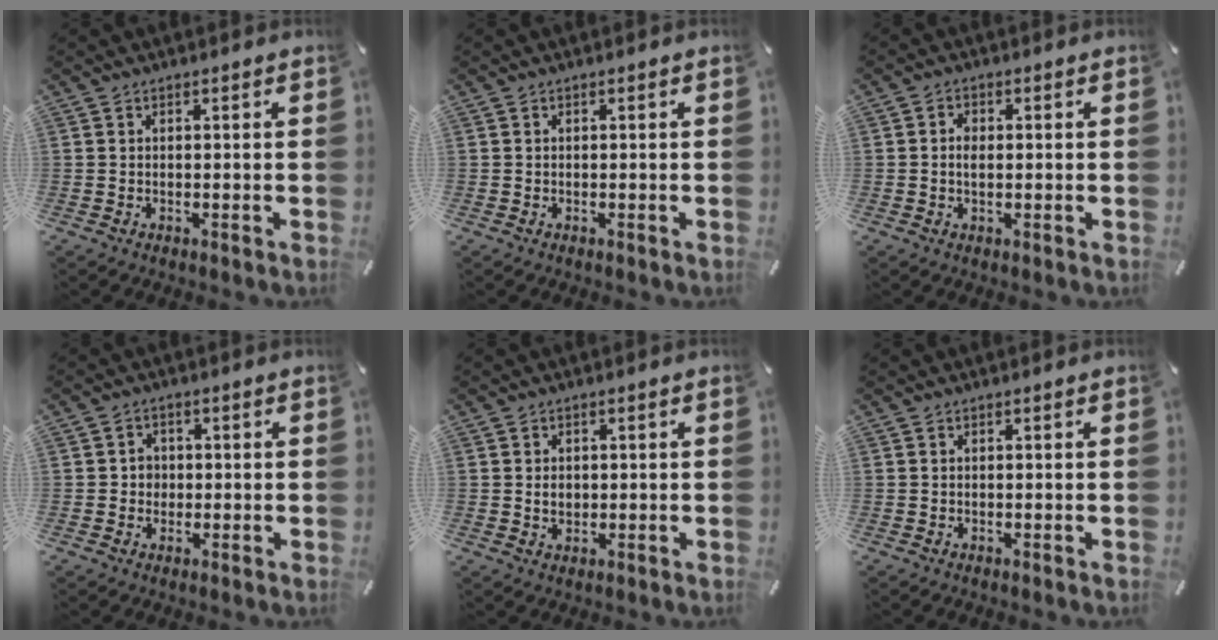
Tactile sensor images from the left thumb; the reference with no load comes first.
{"total": 0.0}
{"total": 2.0, "force": [0.0, 1.4, 1.4], "torque": [-0.029, 0.004, -0.001]}
{"total": 2.9, "force": [-0.4, 2.8, 0.7], "torque": [-0.008, 0.004, -0.013]}
{"total": 2.3, "force": [0.2, 1.9, 1.2], "torque": [-0.018, 0.001, 0.000]}
{"total": 0.0}